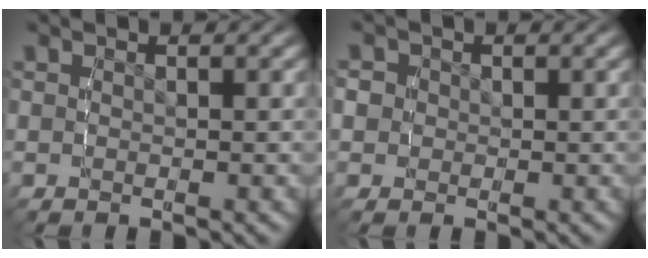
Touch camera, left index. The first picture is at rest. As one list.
[{"total": 3.6, "force": [0.7, 3.3, 1.2], "torque": [-0.029, 0.002, 0.007]}]